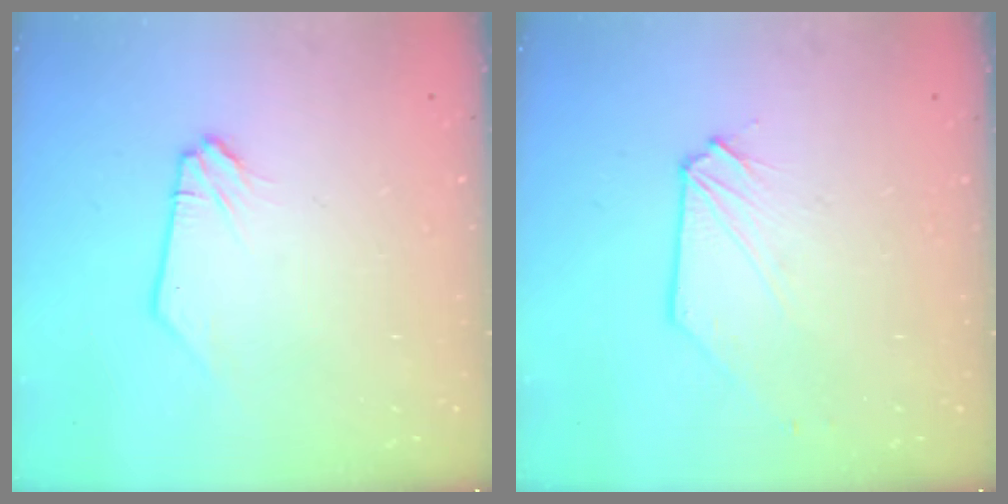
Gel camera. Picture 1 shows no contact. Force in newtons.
{"total": 1.0, "press": 1.0, "slide": 0.1}